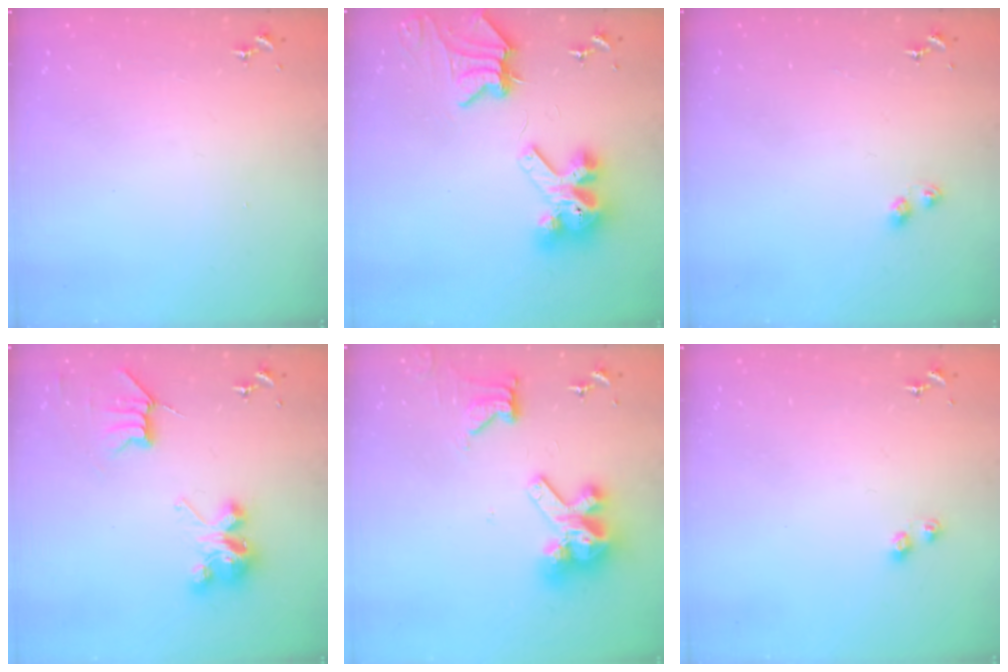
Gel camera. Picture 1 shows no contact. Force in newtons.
{"total": 11.9, "press": 11.8, "slide": 1.5}
{"total": 5.3, "press": 5.2, "slide": 0.7}
{"total": 8.3, "press": 8.3, "slide": 0.1}
{"total": 14.6, "press": 14.5, "slide": 2.0}
{"total": 4.7, "press": 4.7, "slide": 0.3}